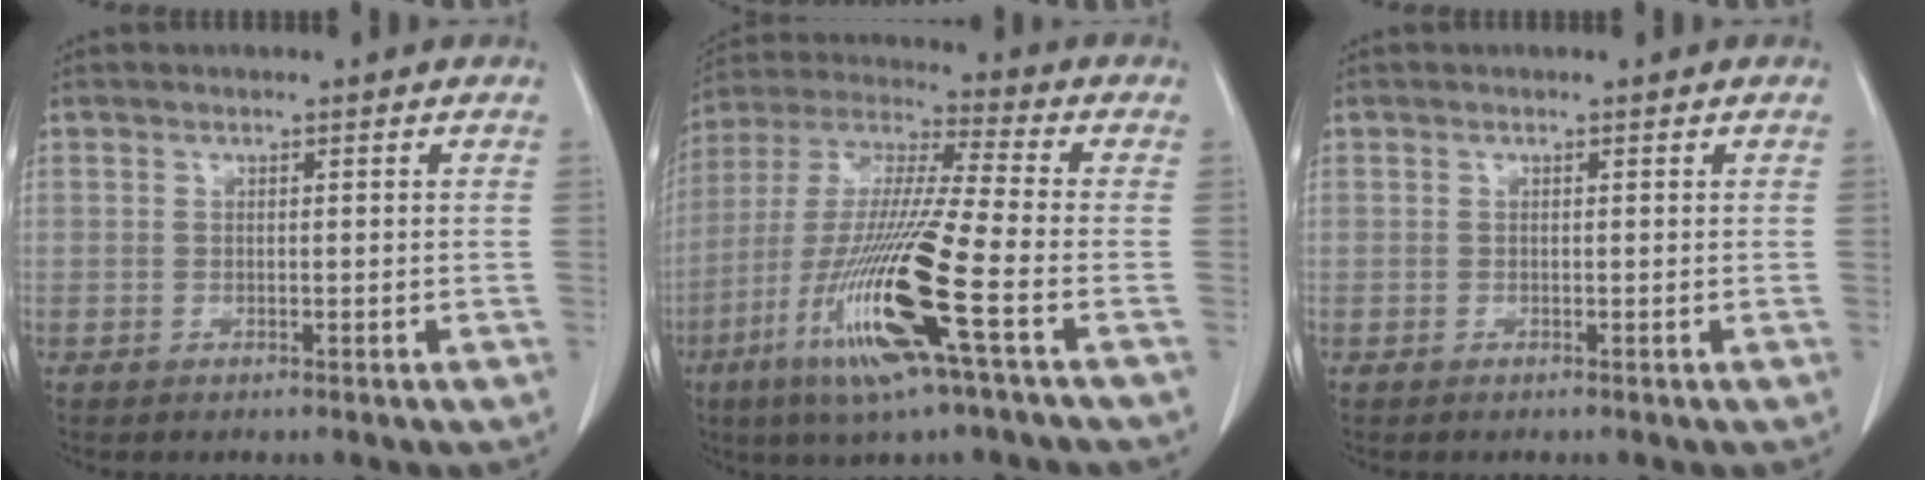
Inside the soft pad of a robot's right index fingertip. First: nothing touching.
{"total": 17.8, "force": [-6.9, -0.1, 16.4], "torque": [-0.349, -0.027, -0.136]}
{"total": 0.0}